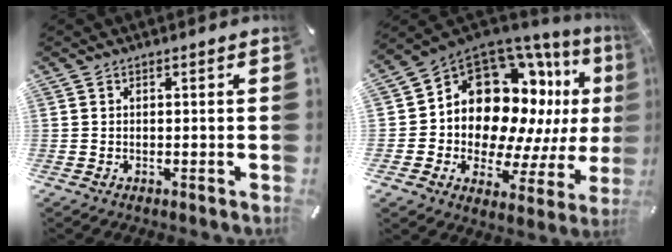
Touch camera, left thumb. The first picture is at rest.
{"total": 18.6, "force": [5.2, 13.6, 11.7], "torque": [-0.203, -0.064, 0.105]}